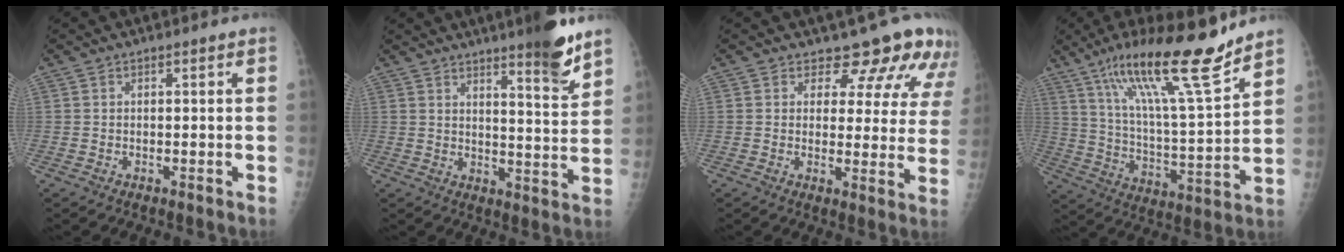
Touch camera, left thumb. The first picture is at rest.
{"total": 9.7, "force": [6.9, 1.2, 6.7], "torque": [-0.079, -0.051, 0.100]}
{"total": 11.5, "force": [9.8, 5.4, 3.0], "torque": [0.014, -0.057, 0.089]}
{"total": 20.6, "force": [14.7, 2.1, 14.2], "torque": [-0.221, -0.069, 0.254]}